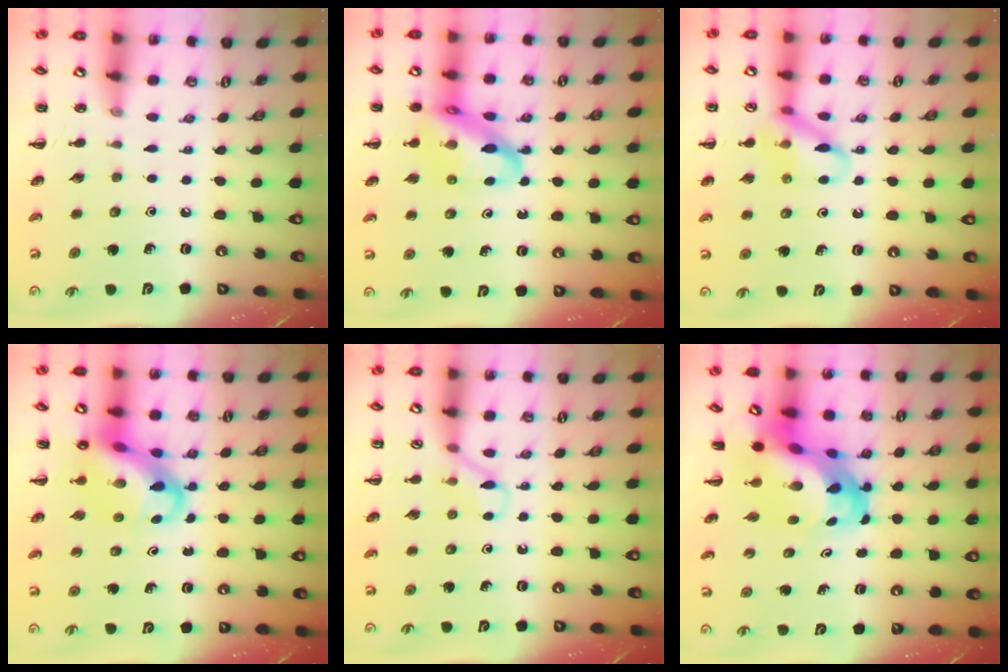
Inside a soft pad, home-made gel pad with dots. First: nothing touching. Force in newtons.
{"total": 15.1, "press": 14.6, "slide": 3.9}
{"total": 12.7, "press": 12.5, "slide": 1.8}
{"total": 8.8, "press": 8.4, "slide": 2.4}
{"total": 3.7, "press": 3.4, "slide": 1.4}
{"total": 8.0, "press": 7.6, "slide": 2.4}